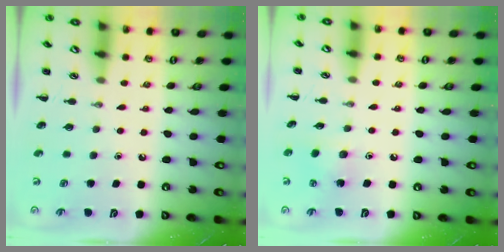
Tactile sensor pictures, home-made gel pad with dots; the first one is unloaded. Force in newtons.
{"total": 4.4, "press": 4.2, "slide": 1.2}